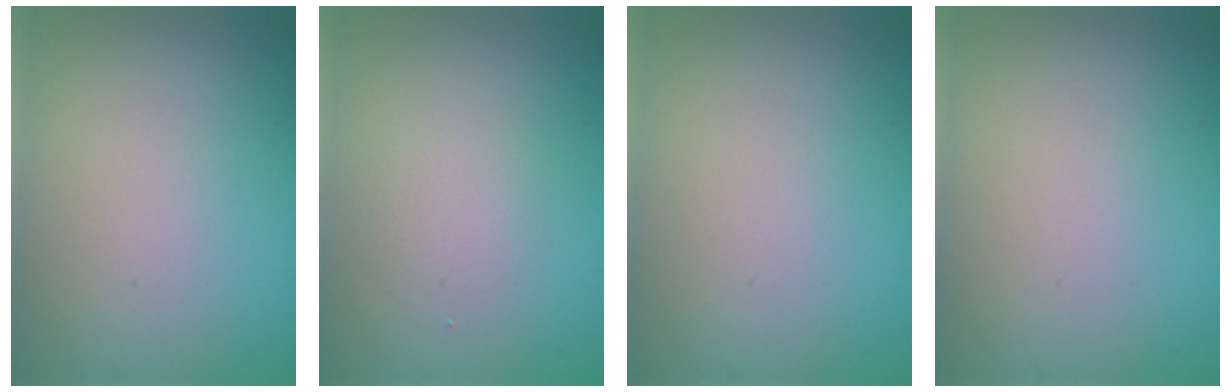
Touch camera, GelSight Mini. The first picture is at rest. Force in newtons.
{"total": 1.6, "press": 1.6, "slide": 0.1}
{"total": 0.0}
{"total": 0.0}